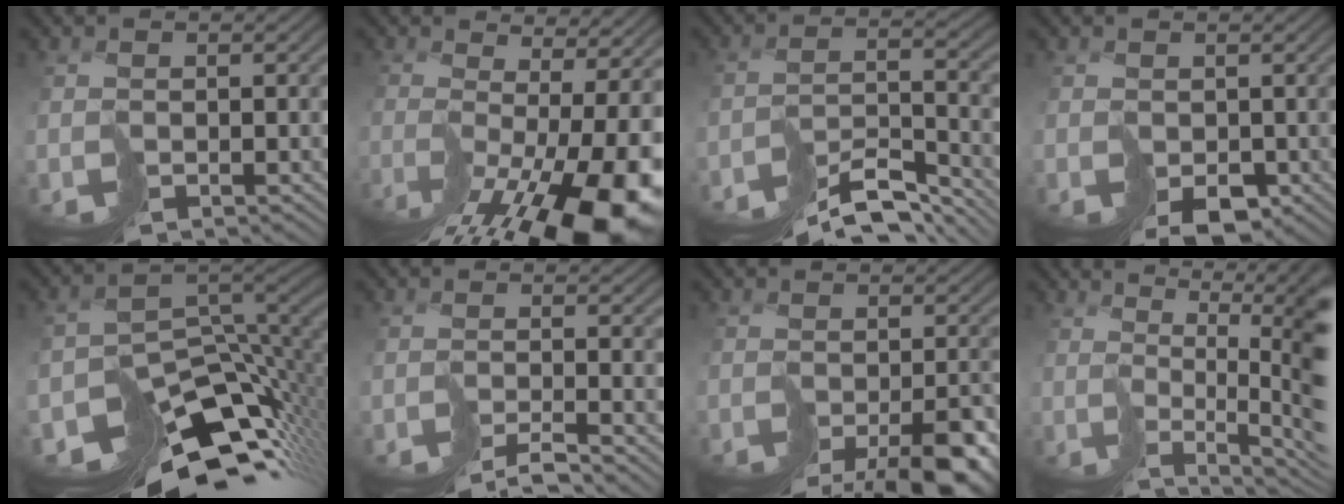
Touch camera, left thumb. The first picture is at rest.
{"total": 15.4, "force": [-5.8, 4.3, 13.6], "torque": [-0.195, -0.028, -0.067]}
{"total": 9.4, "force": [-8.3, 1.6, 4.1], "torque": [-0.062, 0.000, -0.133]}
{"total": 3.1, "force": [-0.9, 2.3, 1.8], "torque": [-0.031, -0.007, -0.006]}
{"total": 12.5, "force": [-7.1, 6.2, 8.2], "torque": [-0.158, -0.031, -0.092]}
{"total": 3.4, "force": [-2.4, -0.4, 2.4], "torque": [-0.026, 0.002, -0.040]}
{"total": 11.4, "force": [-8.8, 3.9, 6.2], "torque": [-0.087, -0.032, -0.079]}
{"total": 12.2, "force": [2.0, 3.4, 11.5], "torque": [-0.134, 0.021, 0.046]}